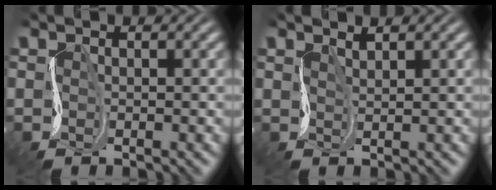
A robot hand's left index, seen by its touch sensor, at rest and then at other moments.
{"total": 1.4, "force": [0.9, 0.3, 1.1], "torque": [-0.016, 0.005, 0.003]}